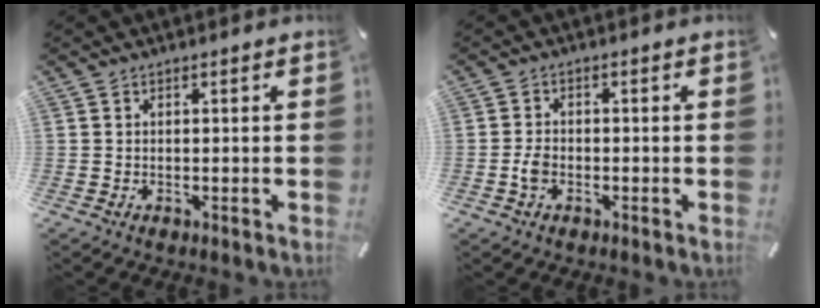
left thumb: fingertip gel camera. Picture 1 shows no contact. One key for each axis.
{"total": 2.6, "fx": -1.0, "fy": 1.7, "fz": 1.7, "tx": -0.044, "ty": 0.001, "tz": -0.022}